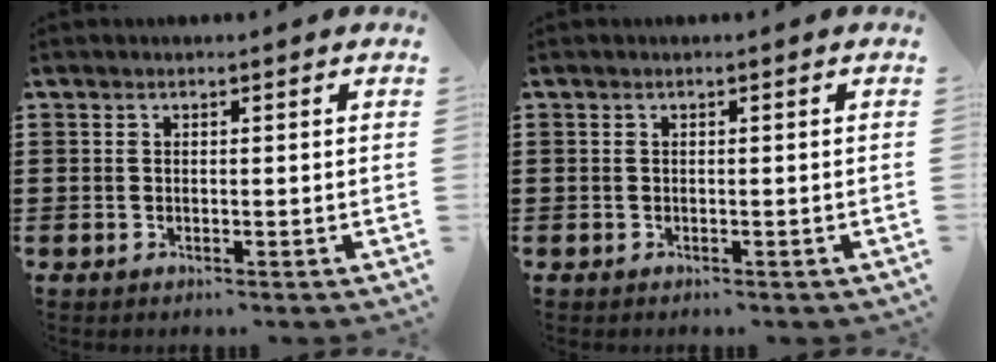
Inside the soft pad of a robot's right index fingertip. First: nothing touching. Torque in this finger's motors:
{"motor_torque": [2.14, 0.00, -0.62, -0.13]}